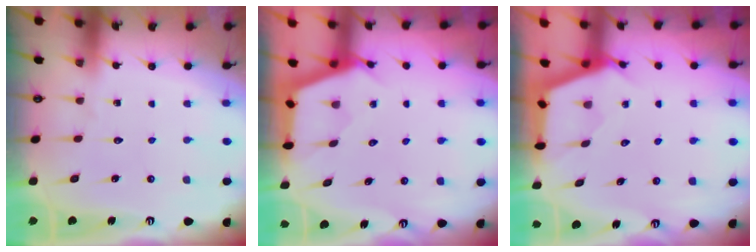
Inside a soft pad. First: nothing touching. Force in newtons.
{"total": 2.9, "press": 2.8, "slide": 0.4}
{"total": 2.7, "press": 2.7, "slide": 0.4}